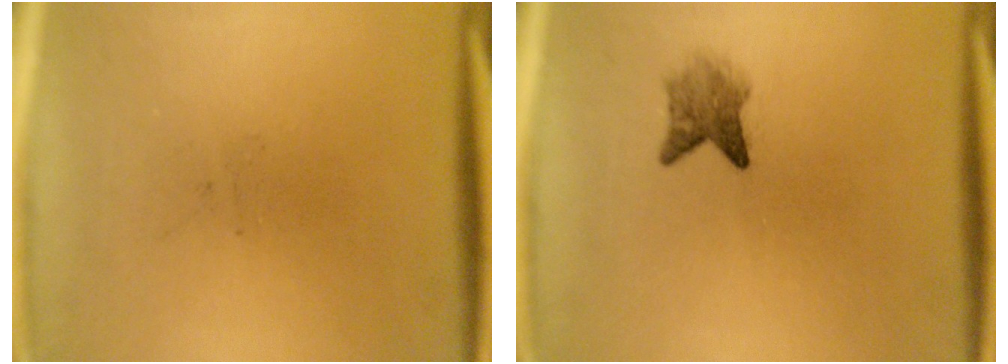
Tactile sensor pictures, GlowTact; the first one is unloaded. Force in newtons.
{"total": 2.8}